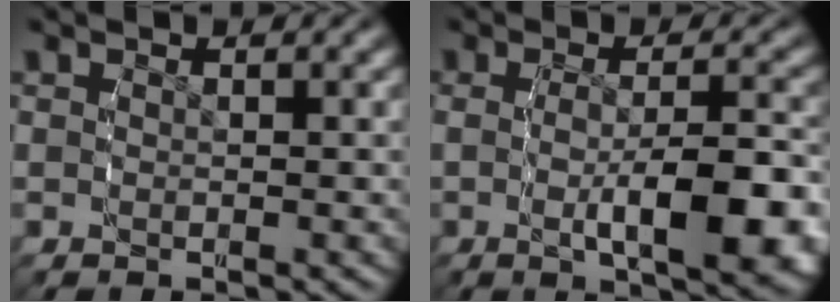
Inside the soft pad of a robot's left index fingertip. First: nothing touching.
{"total": 7.4, "force": [-1.3, 2.4, 6.9], "torque": [-0.109, -0.022, -0.013]}